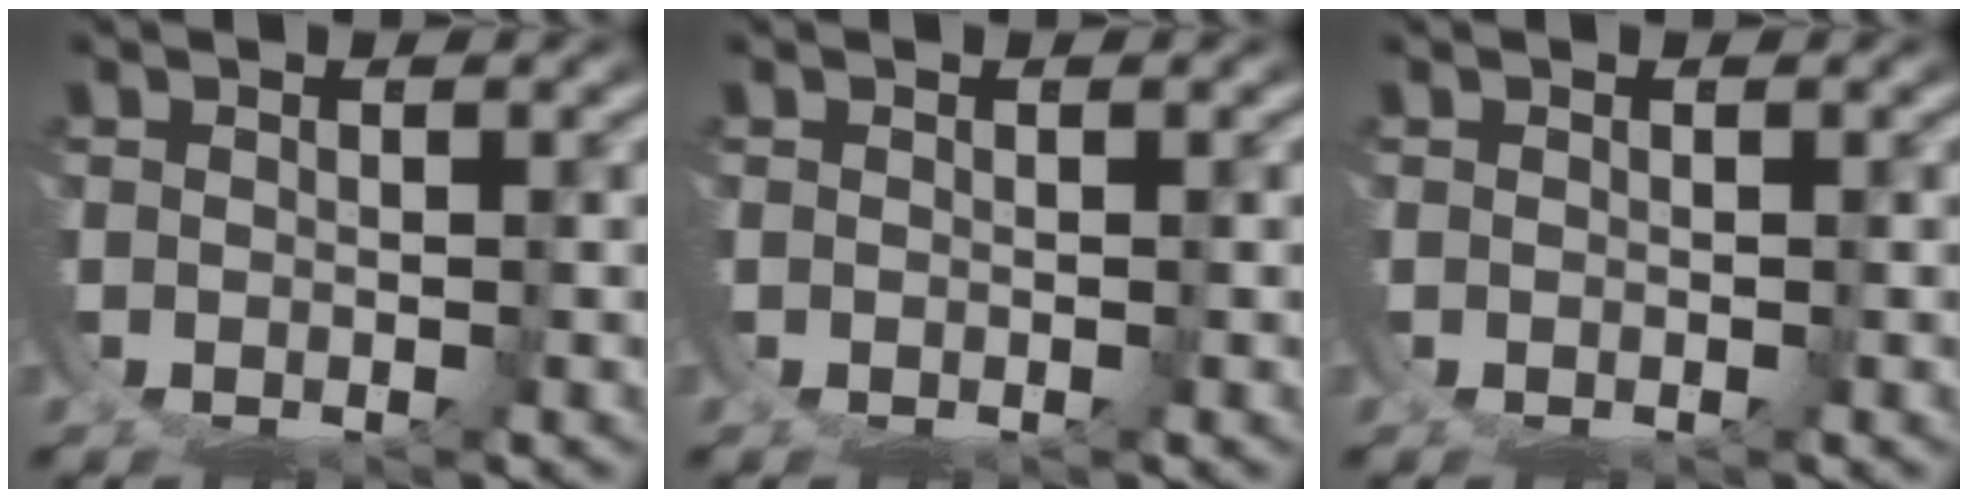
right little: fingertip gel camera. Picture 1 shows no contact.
{"total": 0.0}
{"total": 0.0}